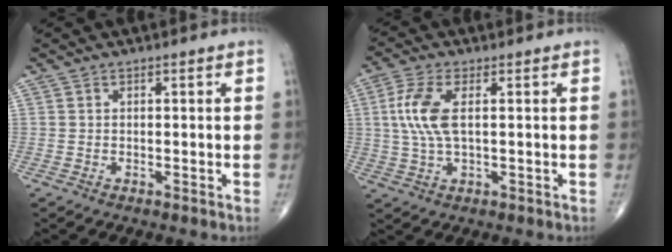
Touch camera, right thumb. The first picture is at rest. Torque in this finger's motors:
{"motor_torque": [0.51, 0.63, 1.03, -0.65, 0.36]}